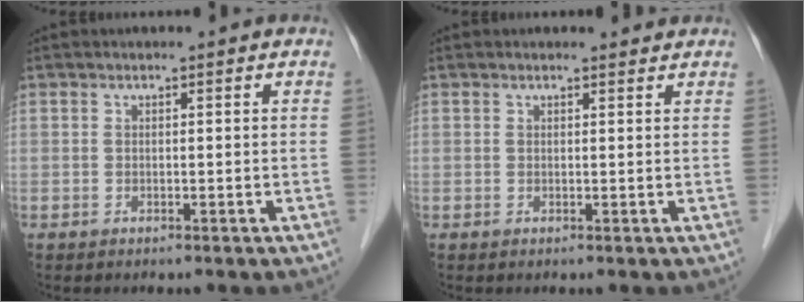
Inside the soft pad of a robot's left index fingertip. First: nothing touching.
{"total": 1.3, "force": [1.3, 0.3, 0.0], "torque": [-0.010, -0.003, 0.015]}